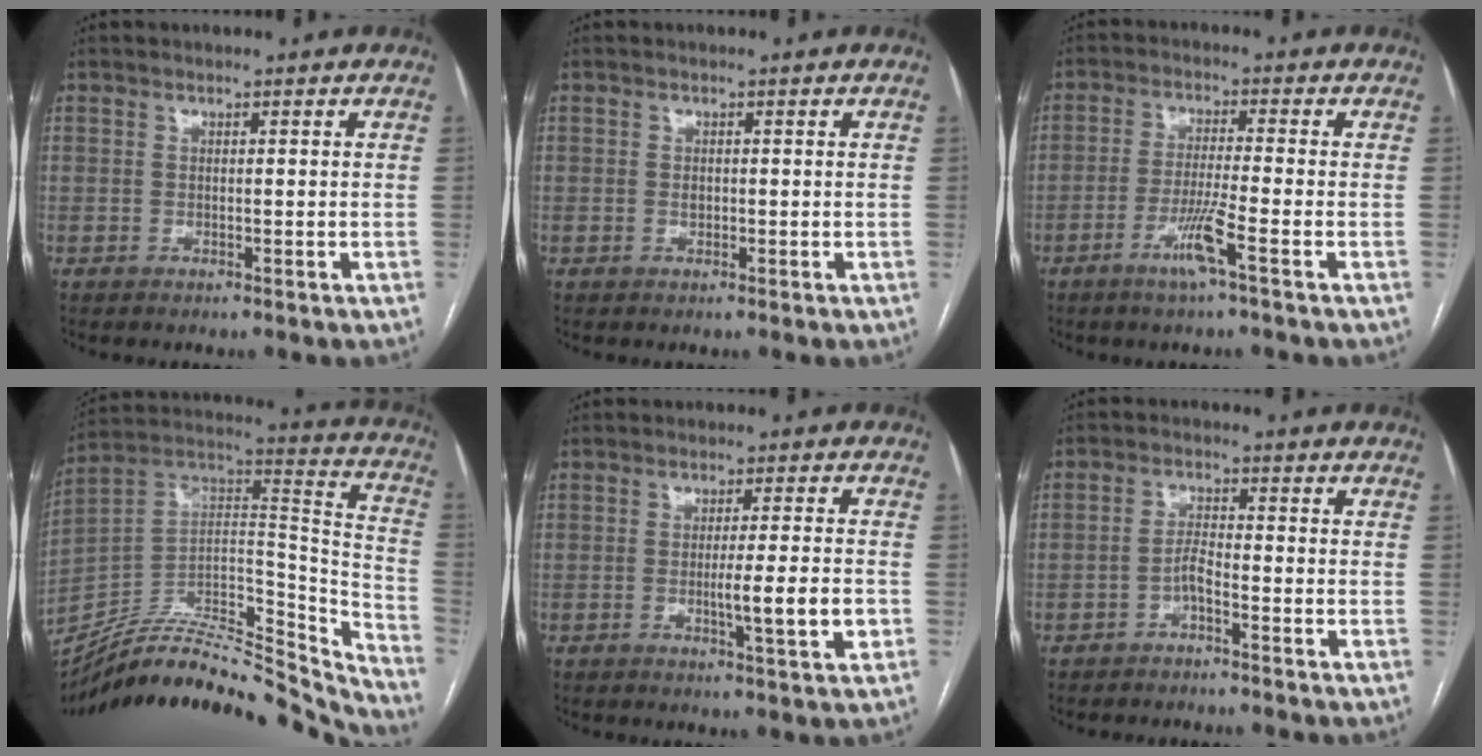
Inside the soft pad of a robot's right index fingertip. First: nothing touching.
{"total": 0.8, "force": [-0.1, 0.6, 0.5], "torque": [-0.007, 0.002, -0.003]}
{"total": 5.9, "force": [-3.0, -0.8, 5.0], "torque": [-0.099, -0.013, -0.060]}
{"total": 33.8, "force": [-30.8, 7.1, 12.1], "torque": [-0.151, 0.009, -0.453]}
{"total": 6.4, "force": [-1.5, 0.0, 6.2], "torque": [-0.097, -0.008, -0.021]}
{"total": 2.4, "force": [-1.6, 0.6, 1.7], "torque": [-0.031, 0.005, -0.030]}